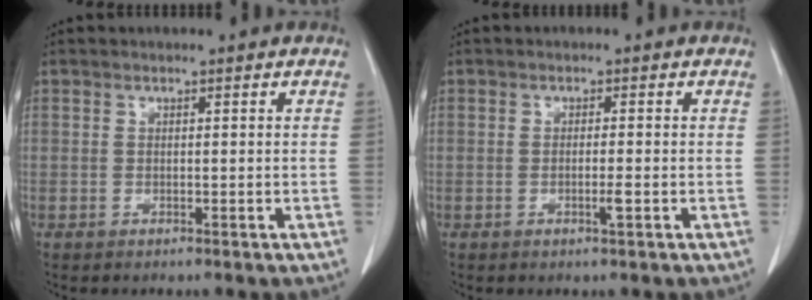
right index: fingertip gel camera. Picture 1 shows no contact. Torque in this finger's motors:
{"motor_torque": [0.19, 0.12, 0.04, 0.00]}